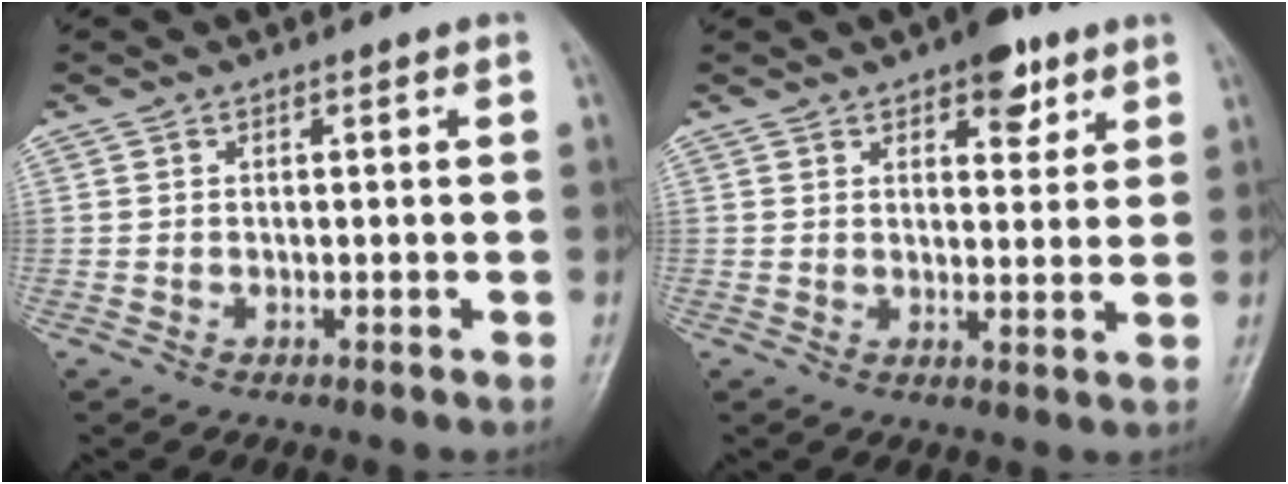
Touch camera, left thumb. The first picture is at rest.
{"total": 6.7, "force": [4.0, 3.2, 4.4], "torque": [-0.032, -0.017, 0.051]}